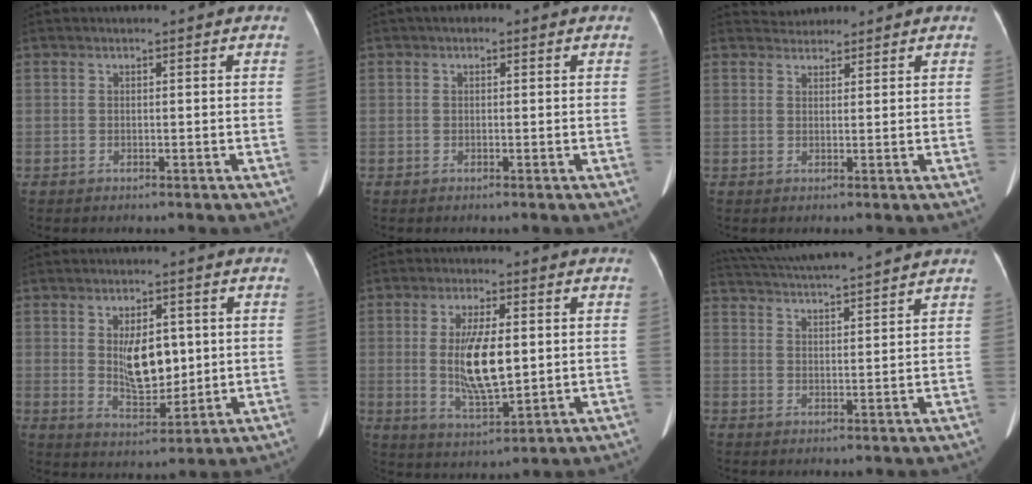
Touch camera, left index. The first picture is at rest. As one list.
[{"total": 1.1, "force": [0.5, 0.8, 0.7], "torque": [-0.016, 0.012, 0.004]}, {"total": 2.5, "force": [2.3, 0.8, -0.2], "torque": [0.002, 0.018, 0.038]}, {"total": 8.1, "force": [1.1, 3.7, 7.1], "torque": [-0.127, -0.003, 0.030]}, {"total": 9.9, "force": [0.6, 2.8, 9.5], "torque": [-0.190, -0.007, 0.016]}, {"total": 15.2, "force": [14.0, 0.0, 6.0], "torque": [-0.118, 0.026, 0.209]}]